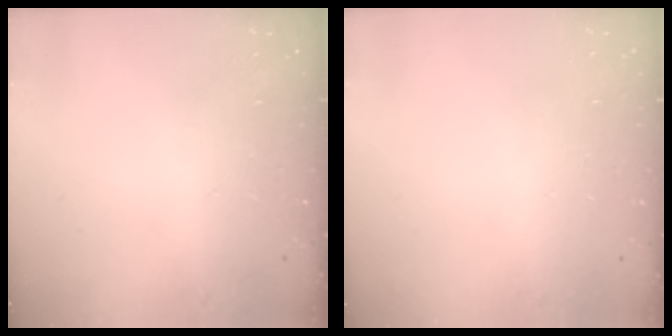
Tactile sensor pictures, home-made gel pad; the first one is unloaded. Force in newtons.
{"total": 0.0}